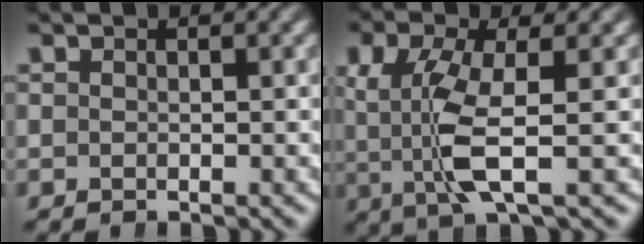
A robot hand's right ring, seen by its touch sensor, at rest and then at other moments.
{"total": 5.0, "force": [0.2, 1.7, 4.7], "torque": [-0.114, -0.023, 0.016]}